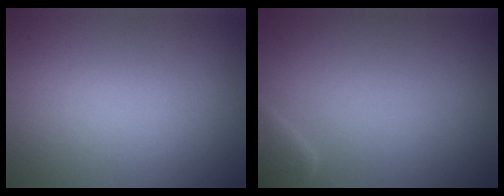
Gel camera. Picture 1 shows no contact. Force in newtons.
{"total": 1.7, "press": 1.7, "slide": 0.2}